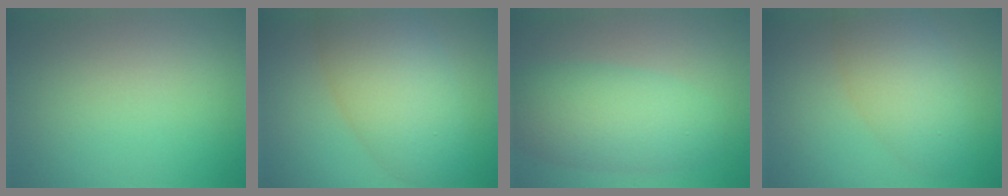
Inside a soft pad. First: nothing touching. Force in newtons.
{"total": 8.2, "press": 8.2, "slide": 0.2}
{"total": 6.3, "press": 6.3, "slide": 0.1}
{"total": 5.1, "press": 5.1, "slide": 0.2}